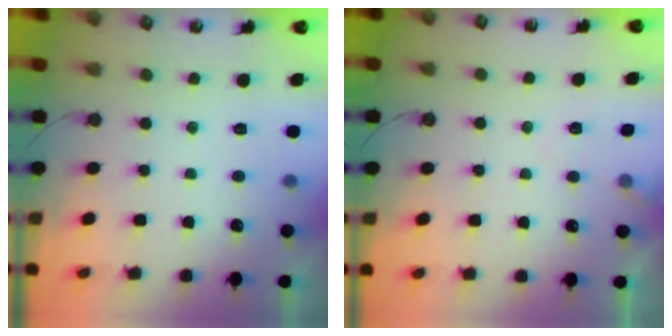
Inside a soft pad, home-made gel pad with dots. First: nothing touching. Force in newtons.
{"total": 5.3, "press": 5.3, "slide": 0.7}